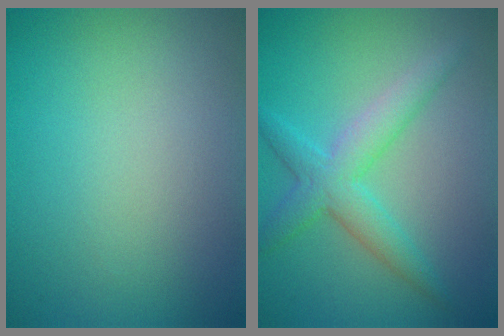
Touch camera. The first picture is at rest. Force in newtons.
{"total": 4.0, "press": 4.0, "slide": 0.1}